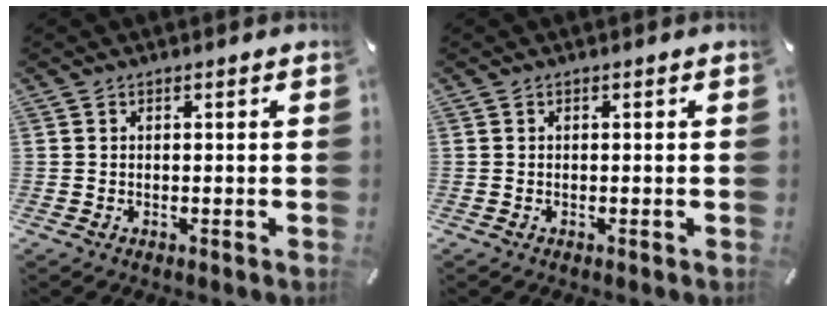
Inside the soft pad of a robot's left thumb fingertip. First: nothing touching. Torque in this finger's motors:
{"motor_torque": [0.00, 0.00, 0.00, 0.00, 0.00]}